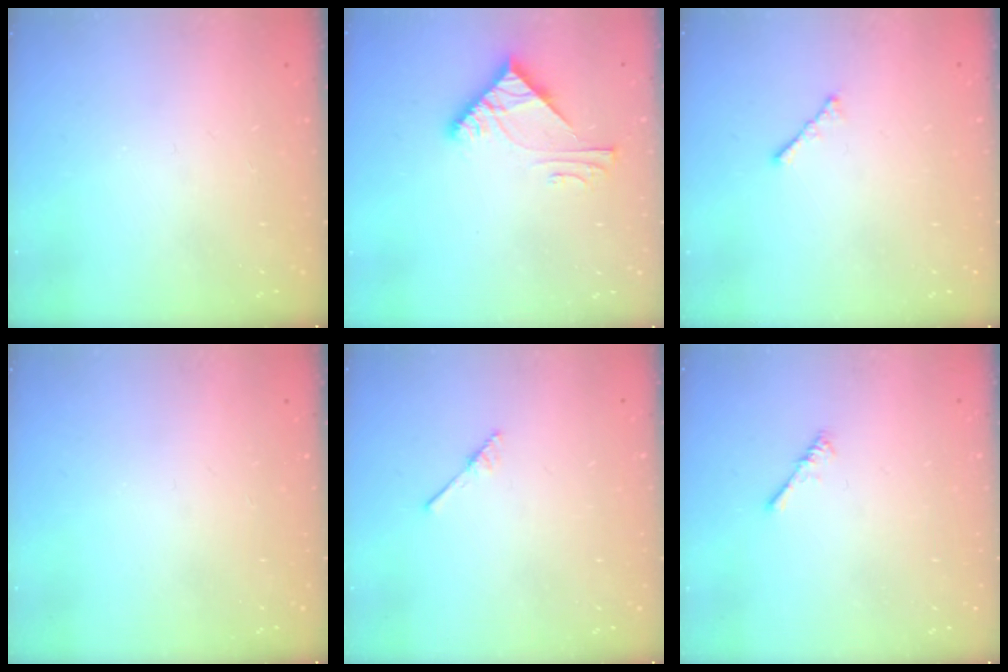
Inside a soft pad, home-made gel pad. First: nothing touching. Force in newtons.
{"total": 6.6, "press": 6.6, "slide": 0.5}
{"total": 1.7, "press": 1.6, "slide": 0.5}
{"total": 0.0}
{"total": 2.5, "press": 2.4, "slide": 0.3}
{"total": 0.0}